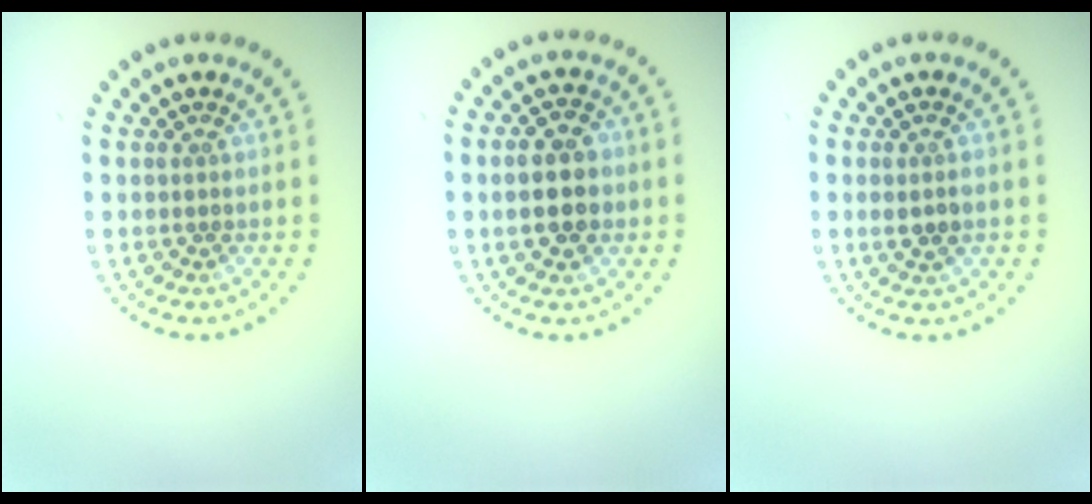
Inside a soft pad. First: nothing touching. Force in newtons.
{"total": 4.5, "press": 4.5, "slide": 0.2}
{"total": 1.7, "press": 1.6, "slide": 0.7}